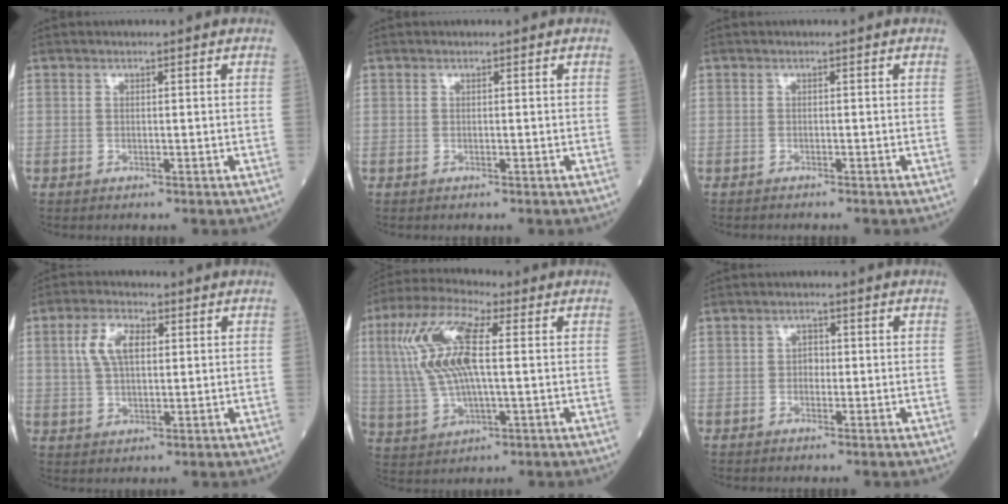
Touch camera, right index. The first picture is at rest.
{"total": 0.0}
{"total": 1.1, "force": [-1.0, -0.1, 0.5], "torque": [-0.008, 0.000, -0.011]}
{"total": 6.2, "force": [1.9, 2.8, 5.1], "torque": [-0.114, 0.014, 0.041]}
{"total": 13.0, "force": [2.4, 3.4, 12.3], "torque": [-0.277, 0.023, 0.046]}
{"total": 1.3, "force": [-0.1, 1.0, 0.9], "torque": [-0.011, 0.005, -0.003]}